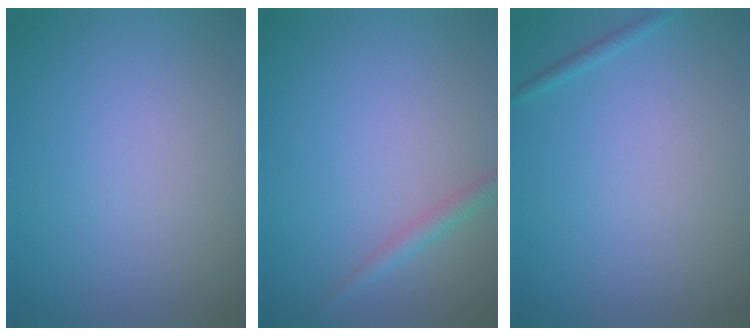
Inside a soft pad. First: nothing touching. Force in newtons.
{"total": 1.5, "press": 1.5, "slide": 0.0}
{"total": 0.6, "press": 0.6, "slide": 0.1}